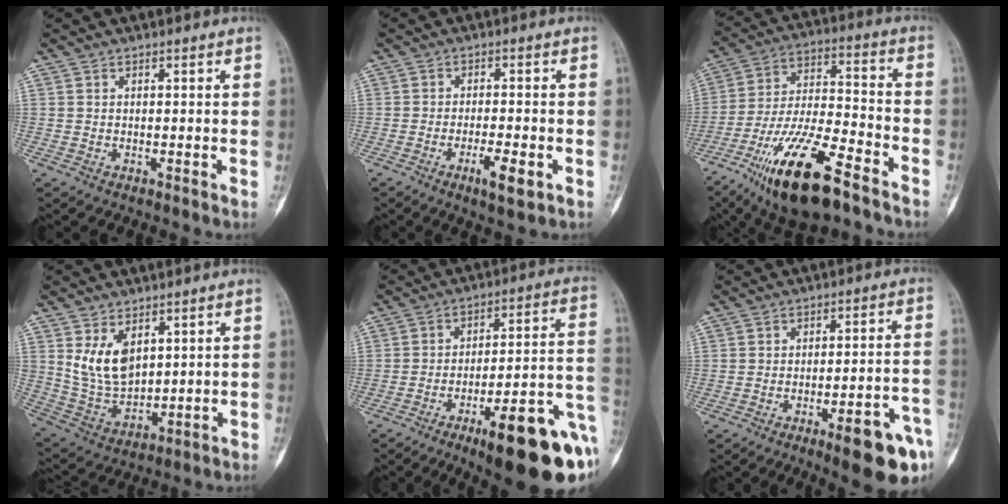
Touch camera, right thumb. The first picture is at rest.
{"total": 5.1, "force": [-2.3, 1.3, 4.4], "torque": [-0.077, 0.003, -0.036]}
{"total": 20.5, "force": [-12.6, 6.1, 15.0], "torque": [-0.299, 0.058, -0.224]}
{"total": 9.9, "force": [3.8, 6.2, 6.7], "torque": [-0.105, -0.025, 0.095]}
{"total": 22.4, "force": [-9.3, 5.6, 19.6], "torque": [-0.213, 0.049, -0.128]}
{"total": 13.6, "force": [-7.0, 2.9, 11.3], "torque": [-0.126, 0.039, -0.086]}